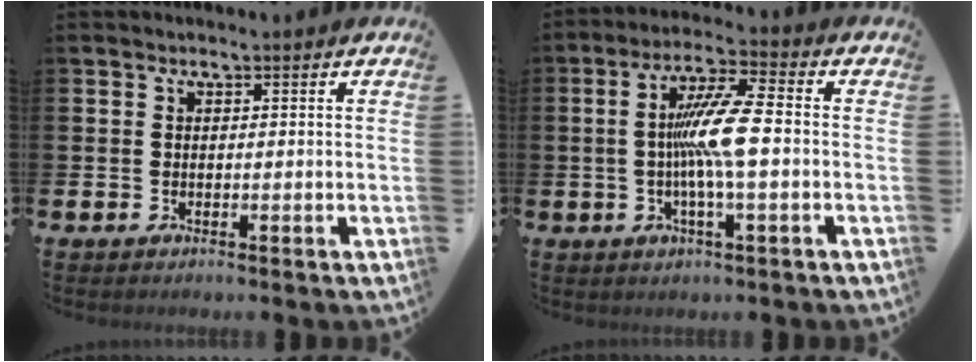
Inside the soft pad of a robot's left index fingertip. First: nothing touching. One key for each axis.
{"total": 8.4, "fx": -0.4, "fy": 1.1, "fz": 8.4, "tx": -0.168, "ty": 0.000, "tz": -0.017}